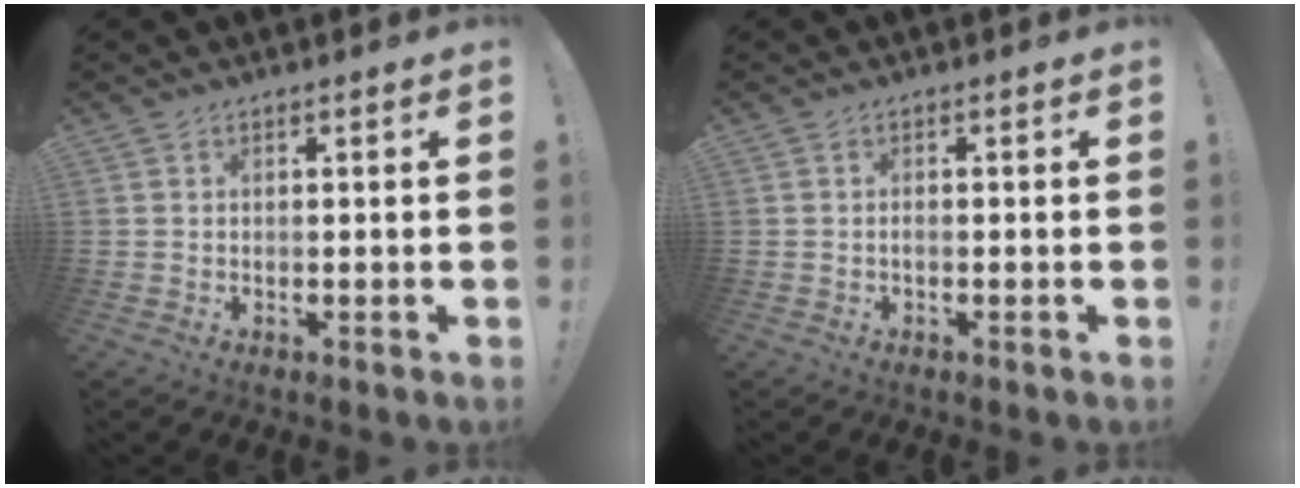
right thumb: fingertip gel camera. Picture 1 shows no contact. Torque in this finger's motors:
{"motor_torque": [-0.24, 0.00, 0.26, -0.06, 0.03]}